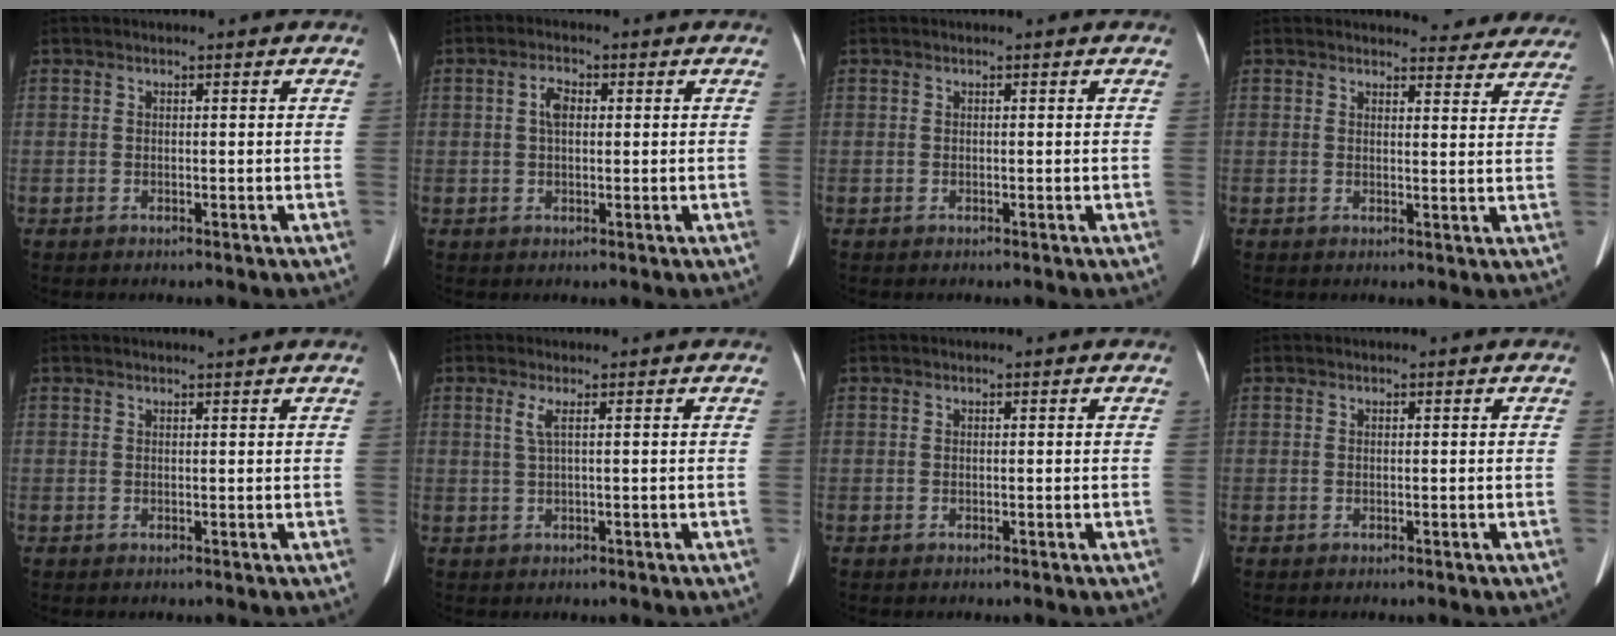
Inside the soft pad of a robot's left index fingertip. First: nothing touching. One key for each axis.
{"total": 2.9, "fx": 0.6, "fy": 1.4, "fz": 2.5, "tx": -0.051, "ty": 0.014, "tz": 0.010}
{"total": 0.0}
{"total": 10.2, "fx": 9.9, "fy": 2.4, "fz": 1.2, "tx": 0.021, "ty": -0.019, "tz": 0.088}
{"total": 1.6, "fx": 1.5, "fy": -0.4, "fz": 0.5, "tx": -0.012, "ty": 0.001, "tz": 0.023}
{"total": 1.9, "fx": 0.7, "fy": -0.2, "fz": 1.8, "tx": -0.048, "ty": 0.005, "tz": 0.018}
{"total": 0.0}
{"total": 0.0}